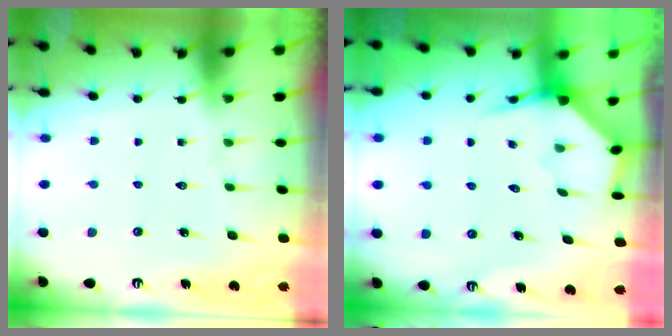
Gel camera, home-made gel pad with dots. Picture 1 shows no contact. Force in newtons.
{"total": 4.0, "press": 3.9, "slide": 0.3}